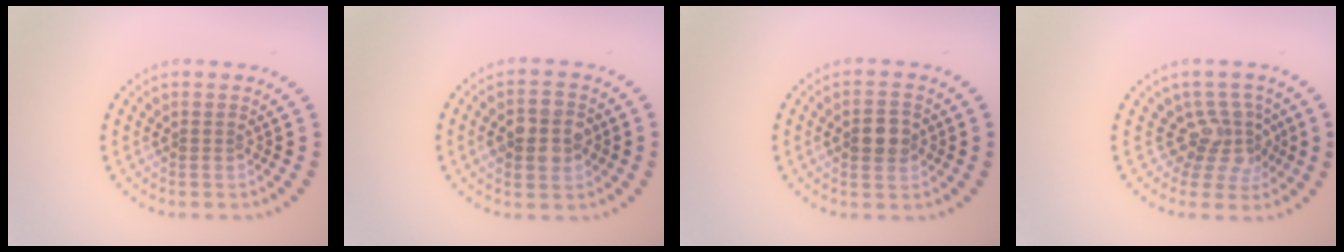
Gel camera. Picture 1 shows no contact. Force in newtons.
{"total": 4.1, "press": 4.1, "slide": 0.2}
{"total": 3.2, "press": 3.2, "slide": 0.1}
{"total": 3.4, "press": 2.5, "slide": 2.3}